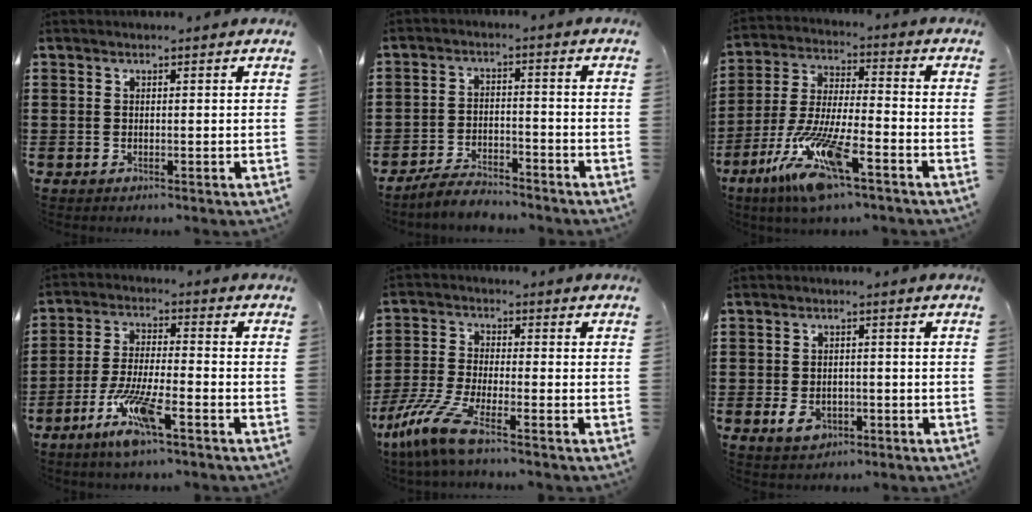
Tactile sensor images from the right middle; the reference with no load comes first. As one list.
[{"total": 4.5, "force": [-4.3, 0.6, 1.0], "torque": [-0.019, 0.009, -0.088]}, {"total": 12.7, "force": [-8.2, 1.8, 9.5], "torque": [-0.208, -0.009, -0.159]}, {"total": 8.7, "force": [-5.2, 1.4, 6.8], "torque": [-0.145, -0.012, -0.099]}, {"total": 8.2, "force": [-5.8, 1.2, 5.6], "torque": [-0.144, -0.018, -0.121]}, {"total": 3.1, "force": [-1.3, 2.0, 2.0], "torque": [-0.045, -0.001, -0.027]}]